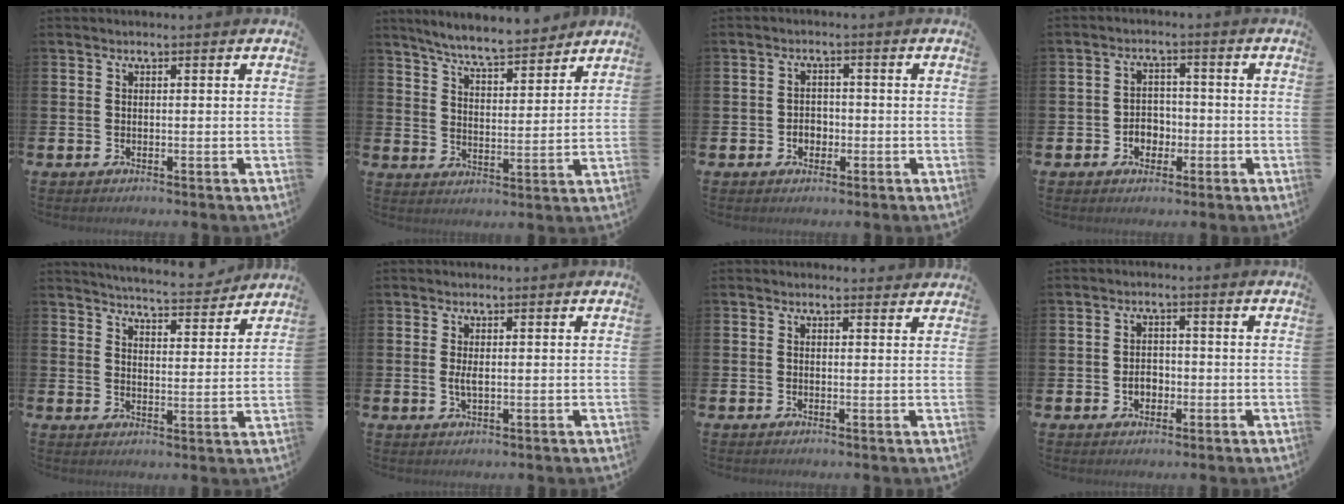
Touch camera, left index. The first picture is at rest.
{"total": 6.6, "force": [6.4, 0.4, 1.8], "torque": [-0.060, -0.039, 0.112]}
{"total": 2.3, "force": [-0.7, 1.8, 1.1], "torque": [-0.011, 0.000, -0.020]}
{"total": 3.2, "force": [-1.3, 2.6, 1.4], "torque": [-0.020, 0.001, -0.032]}
{"total": 5.4, "force": [5.3, 0.3, 0.6], "torque": [-0.026, -0.038, 0.092]}
{"total": 1.7, "force": [0.1, 0.5, 1.6], "torque": [-0.026, 0.001, -0.001]}
{"total": 0.7, "force": [0.6, 0.3, 0.1], "torque": [0.007, 0.000, 0.009]}
{"total": 2.7, "force": [-0.8, 2.0, 1.6], "torque": [-0.019, 0.000, -0.020]}